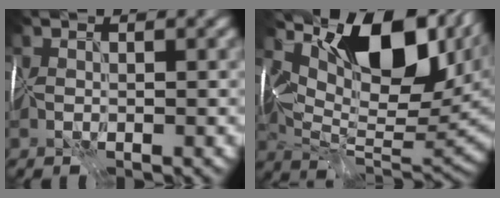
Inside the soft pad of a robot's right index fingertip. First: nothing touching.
{"total": 14.7, "force": [6.0, 7.2, 11.2], "torque": [-0.176, 0.004, 0.107]}